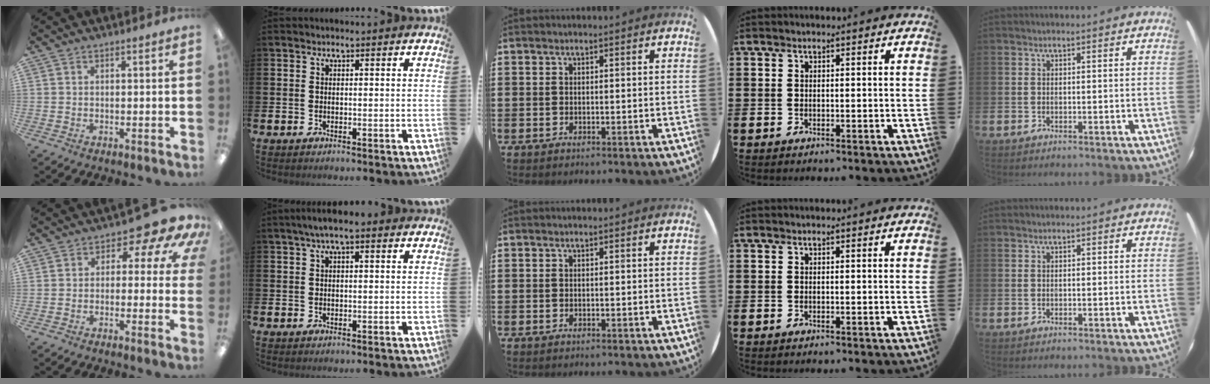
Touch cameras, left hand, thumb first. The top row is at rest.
{"thumb": {"total": 8.3, "force": [3.5, 4.2, 6.3], "torque": [-0.085, -0.023, 0.057]}, "index": {"total": 3.0, "force": [1.7, 1.0, 2.3], "torque": [-0.035, 0.004, 0.026]}}